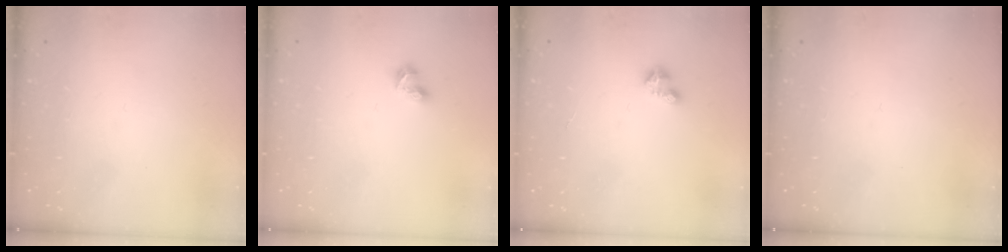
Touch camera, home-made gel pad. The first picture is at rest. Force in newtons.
{"total": 3.7, "press": 3.7, "slide": 0.4}
{"total": 3.3, "press": 3.3, "slide": 0.2}
{"total": 0.0}